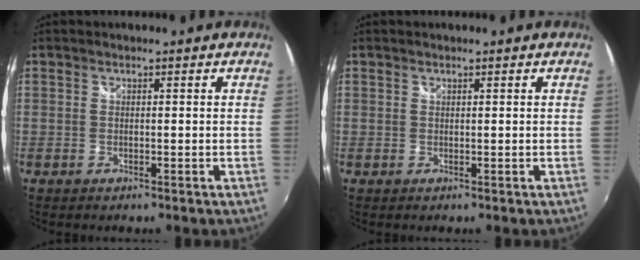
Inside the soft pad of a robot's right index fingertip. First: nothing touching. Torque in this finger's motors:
{"motor_torque": [-0.28, 0.07, -0.49, -0.15]}